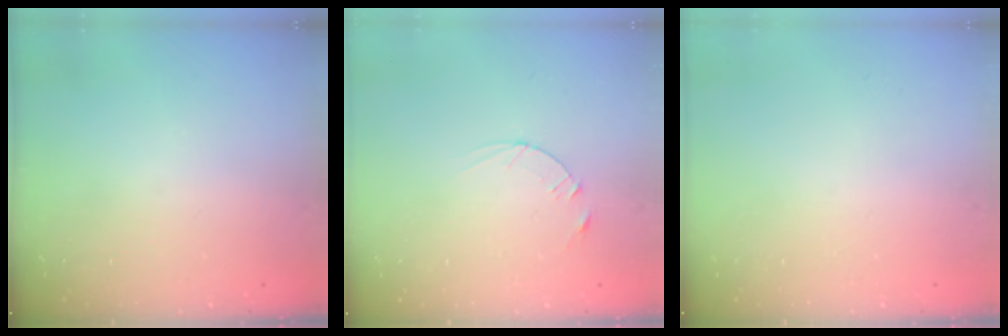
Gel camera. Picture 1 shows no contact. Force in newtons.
{"total": 2.5, "press": 2.5, "slide": 0.3}
{"total": 0.0}